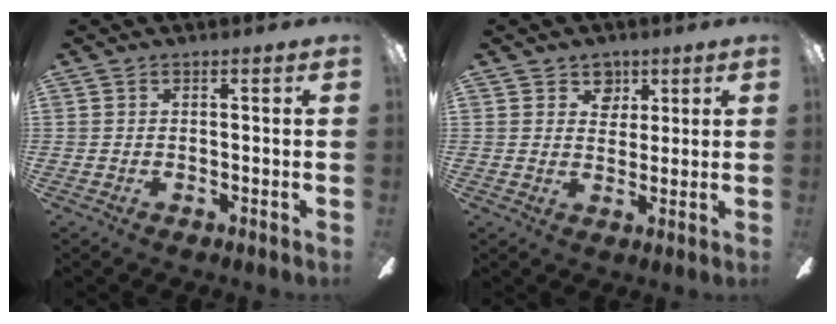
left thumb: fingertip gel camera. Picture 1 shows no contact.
{"total": 5.0, "force": [3.1, 3.7, 1.1], "torque": [-0.005, -0.010, 0.051]}